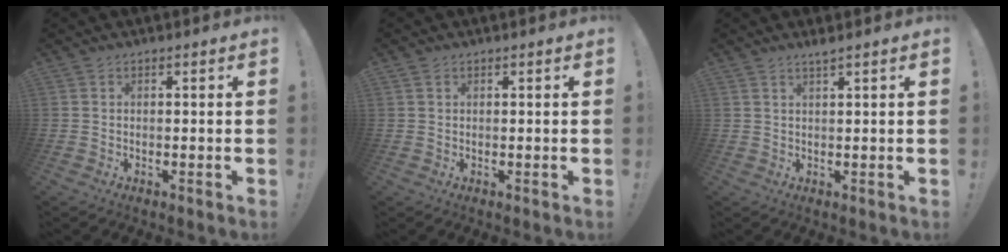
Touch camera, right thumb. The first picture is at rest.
{"total": 0.9, "force": [0.6, 0.6, 0.2], "torque": [-0.009, 0.002, 0.013]}
{"total": 1.7, "force": [1.4, -0.3, 1.0], "torque": [-0.029, -0.001, 0.025]}